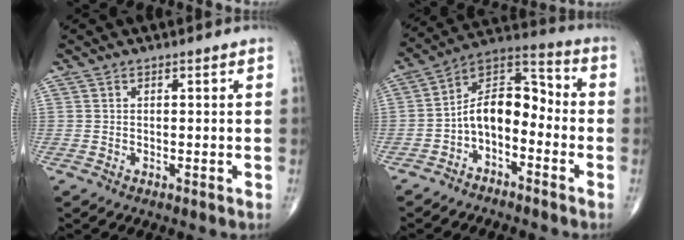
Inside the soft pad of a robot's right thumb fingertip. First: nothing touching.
{"total": 10.9, "force": [-3.3, 6.4, 8.2], "torque": [-0.118, 0.074, -0.073]}